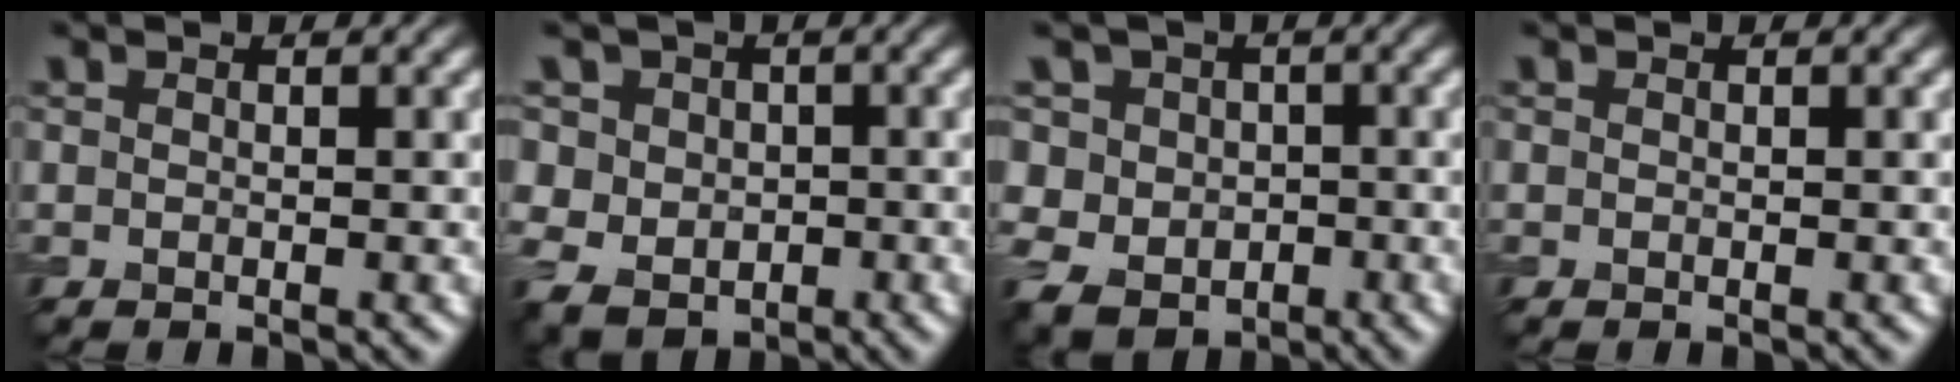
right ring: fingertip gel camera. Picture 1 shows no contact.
{"total": 6.1, "force": [0.8, 5.7, 2.2], "torque": [-0.051, 0.019, -0.007]}
{"total": 6.5, "force": [0.3, 6.2, 2.2], "torque": [-0.052, 0.020, -0.023]}
{"total": 0.0}